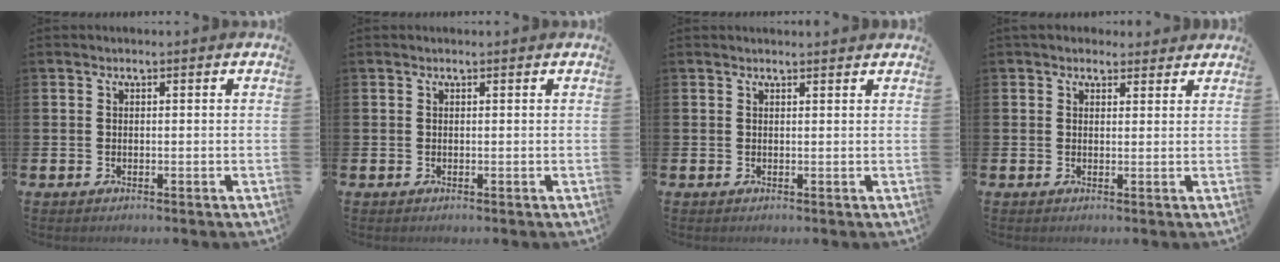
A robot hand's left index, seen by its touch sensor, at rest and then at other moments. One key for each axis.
{"total": 0.0}
{"total": 0.6, "fx": 0.6, "fy": -0.1, "fz": -0.1, "tx": 0.016, "ty": -0.007, "tz": 0.008}
{"total": 2.2, "fx": 2.0, "fy": 0.9, "fz": 0.0, "tx": 0.017, "ty": -0.010, "tz": 0.032}